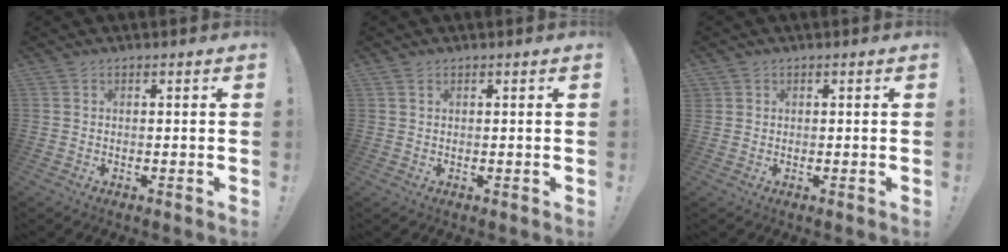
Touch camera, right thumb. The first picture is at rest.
{"total": 0.7, "force": [0.5, 0.4, 0.3], "torque": [-0.005, -0.001, 0.009]}
{"total": 0.6, "force": [0.5, 0.3, 0.1], "torque": [-0.007, 0.001, 0.010]}